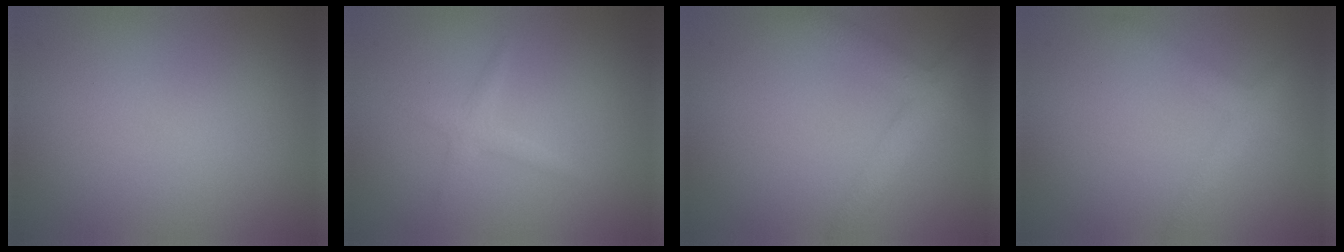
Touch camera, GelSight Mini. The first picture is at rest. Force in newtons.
{"total": 1.3, "press": 1.3, "slide": 0.0}
{"total": 3.5, "press": 3.5, "slide": 0.1}
{"total": 2.3, "press": 2.3, "slide": 0.1}